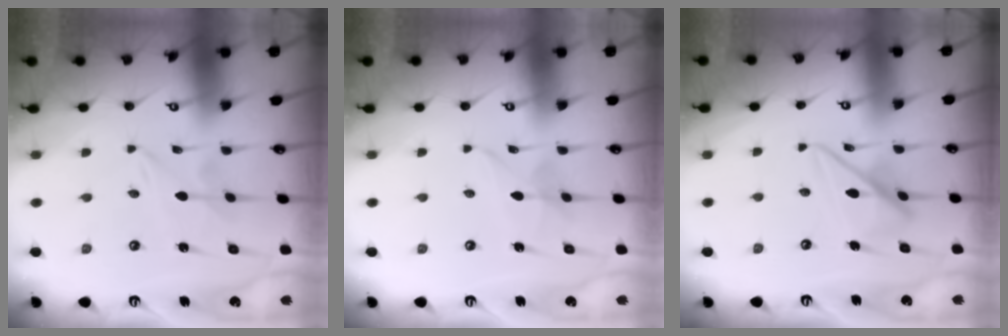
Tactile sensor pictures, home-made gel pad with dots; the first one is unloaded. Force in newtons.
{"total": 4.2, "press": 4.2, "slide": 0.2}
{"total": 11.8, "press": 11.8, "slide": 1.1}